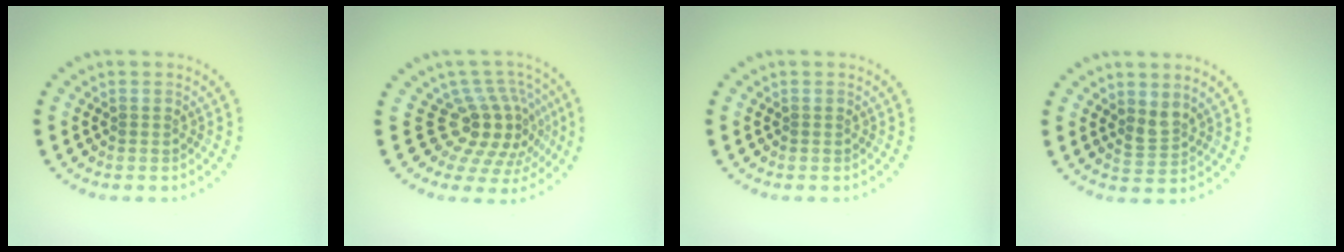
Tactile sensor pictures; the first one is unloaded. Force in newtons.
{"total": 5.1, "press": 3.6, "slide": 3.6}
{"total": 0.0}
{"total": 1.8, "press": 1.3, "slide": 1.2}